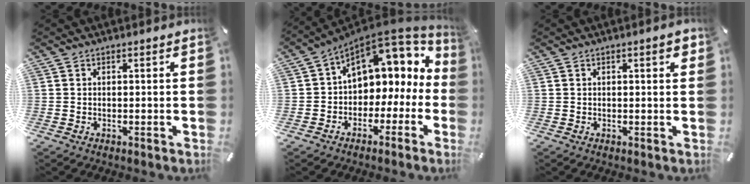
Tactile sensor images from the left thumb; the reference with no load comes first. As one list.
[{"total": 10.9, "force": [4.9, 8.0, 5.5], "torque": [-0.082, -0.046, 0.087]}, {"total": 2.1, "force": [0.8, 0.4, 1.9], "torque": [-0.029, 0.001, 0.010]}]